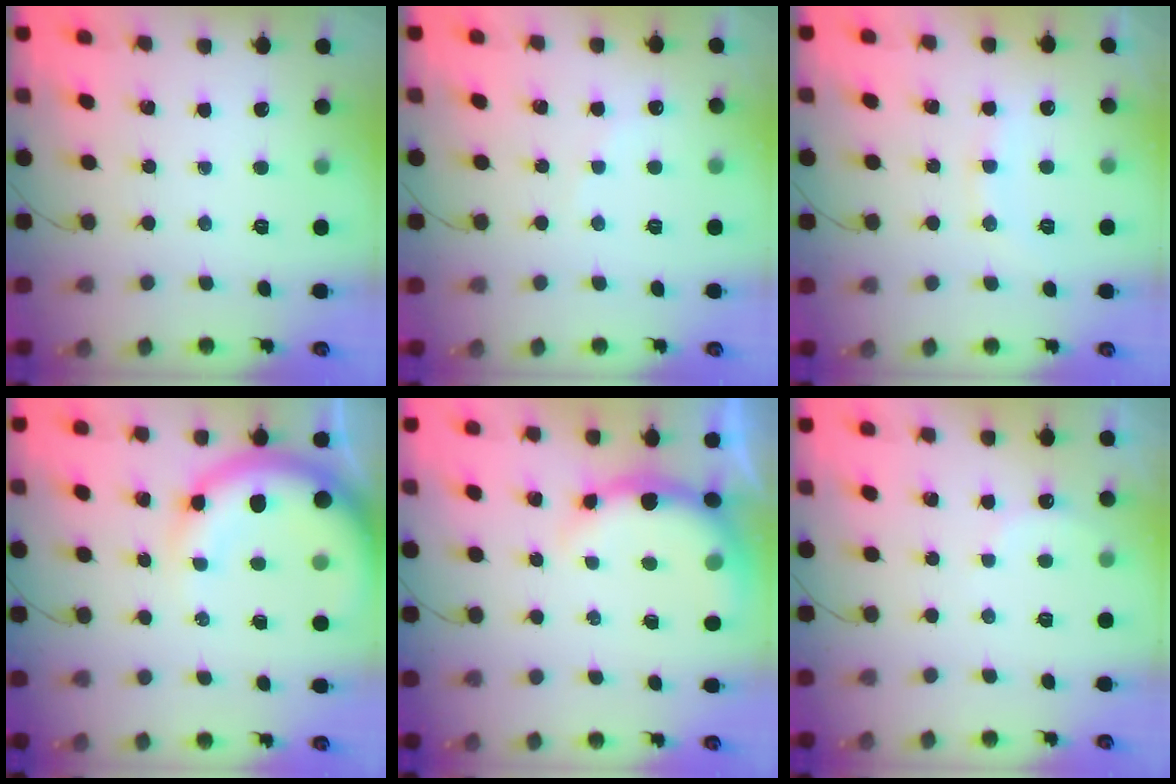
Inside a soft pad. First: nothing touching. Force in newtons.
{"total": 5.3, "press": 5.2, "slide": 0.9}
{"total": 8.0, "press": 7.9, "slide": 1.0}
{"total": 11.1, "press": 10.9, "slide": 2.2}
{"total": 7.4, "press": 7.2, "slide": 1.4}
{"total": 4.7, "press": 4.6, "slide": 1.0}